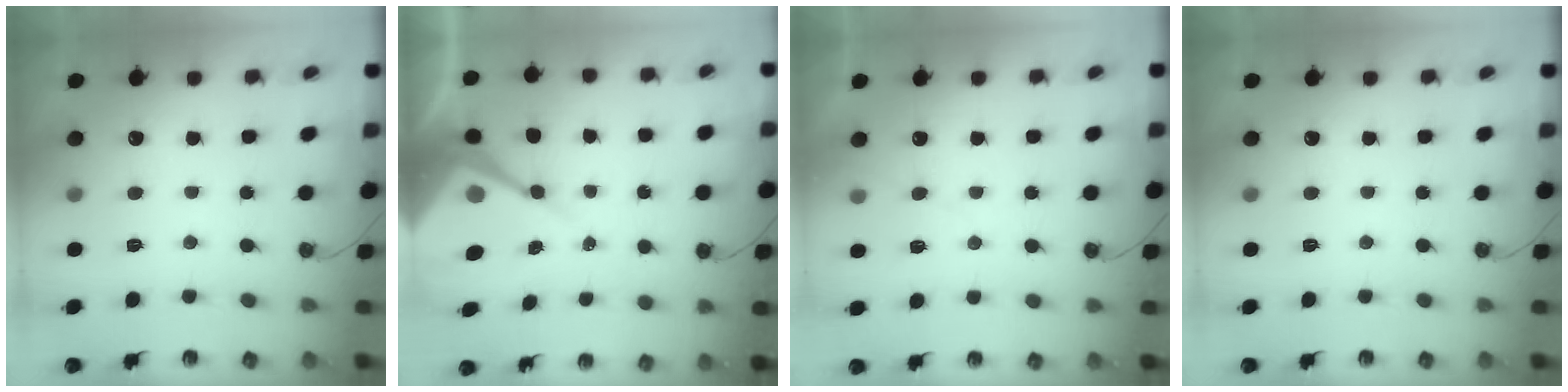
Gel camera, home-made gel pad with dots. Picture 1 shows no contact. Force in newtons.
{"total": 9.9, "press": 9.8, "slide": 0.9}
{"total": 5.2, "press": 5.1, "slide": 0.7}
{"total": 0.0}